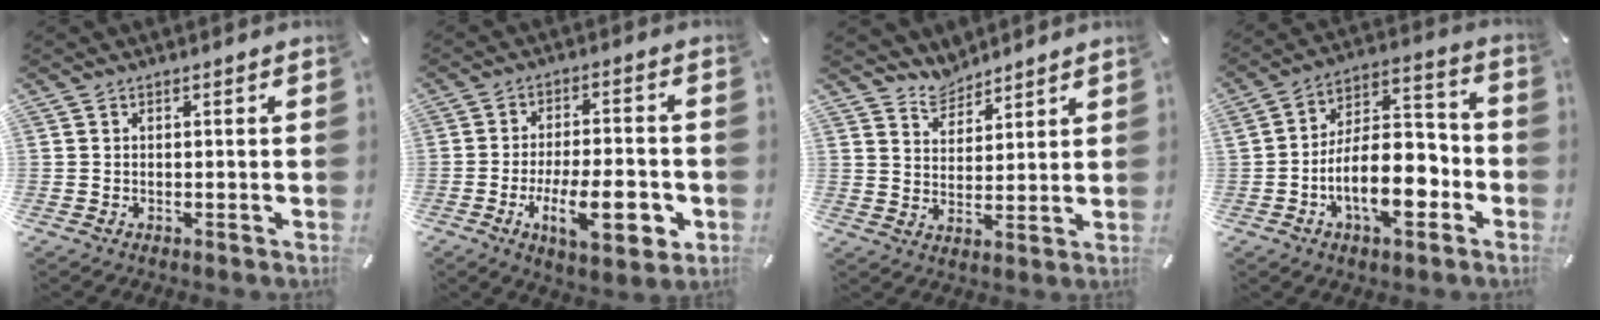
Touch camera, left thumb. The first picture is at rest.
{"total": 15.5, "force": [-4.5, 6.0, 13.6], "torque": [-0.209, 0.002, -0.065]}
{"total": 5.6, "force": [5.0, 2.4, -0.6], "torque": [0.007, -0.036, 0.095]}
{"total": 15.3, "force": [-5.5, 8.1, 11.7], "torque": [-0.188, 0.014, -0.094]}